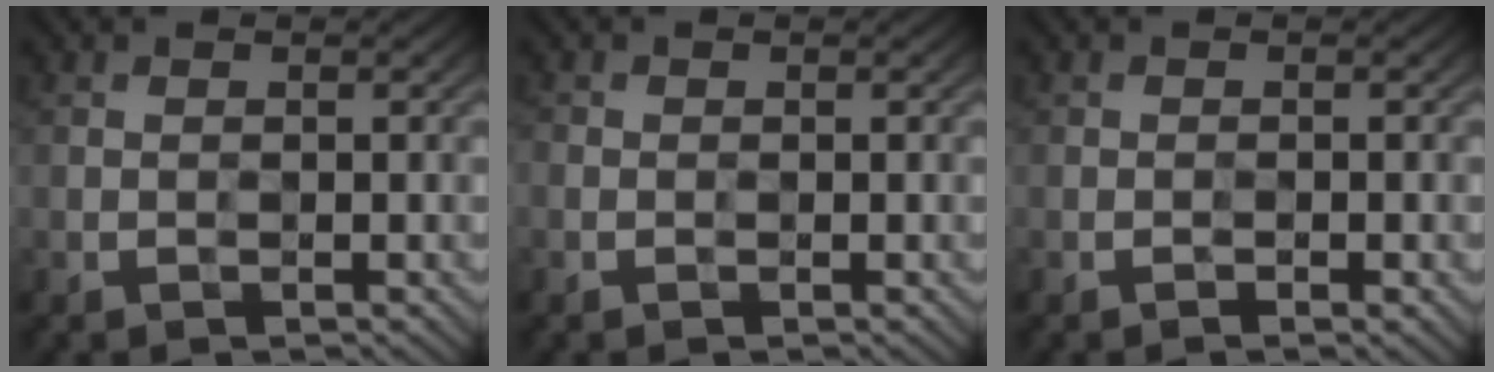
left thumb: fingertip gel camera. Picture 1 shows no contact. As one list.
[{"total": 0.9, "force": [-0.3, 0.8, 0.4], "torque": [-0.011, -0.001, -0.011]}, {"total": 1.3, "force": [-1.0, 0.3, 0.8], "torque": [-0.010, 0.000, -0.017]}]